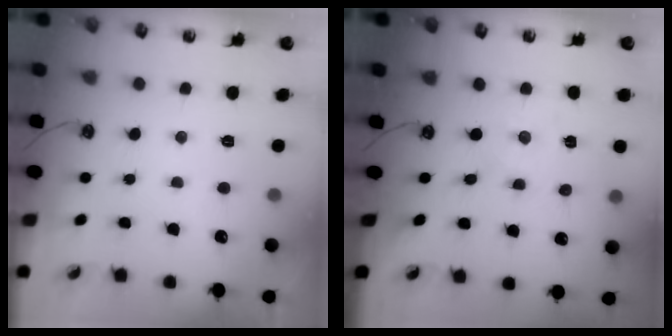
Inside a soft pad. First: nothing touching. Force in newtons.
{"total": 0.0}